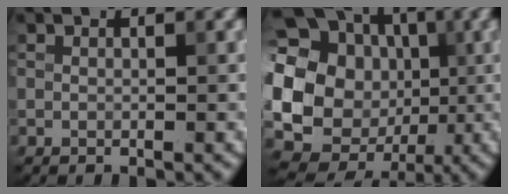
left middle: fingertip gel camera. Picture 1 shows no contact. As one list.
[{"total": 19.9, "force": [1.3, 18.3, 7.7], "torque": [-0.178, 0.006, -0.009]}]